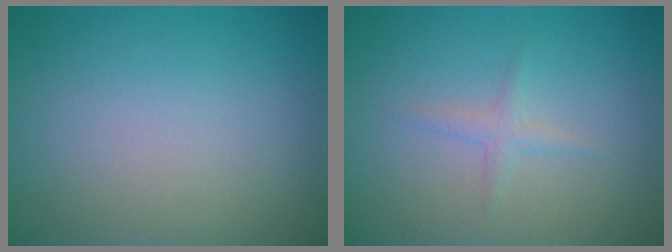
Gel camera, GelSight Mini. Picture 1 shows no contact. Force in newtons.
{"total": 1.1, "press": 1.1, "slide": 0.0}